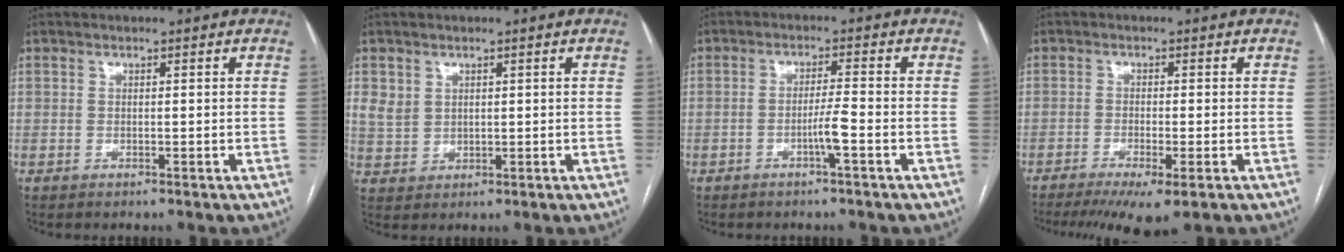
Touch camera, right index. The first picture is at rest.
{"total": 3.6, "force": [1.6, 3.0, 1.1], "torque": [-0.024, 0.007, 0.043]}
{"total": 3.2, "force": [-1.4, -0.5, 2.8], "torque": [-0.050, 0.000, -0.025]}
{"total": 8.1, "force": [-5.5, 1.0, 5.9], "torque": [-0.091, -0.021, -0.086]}